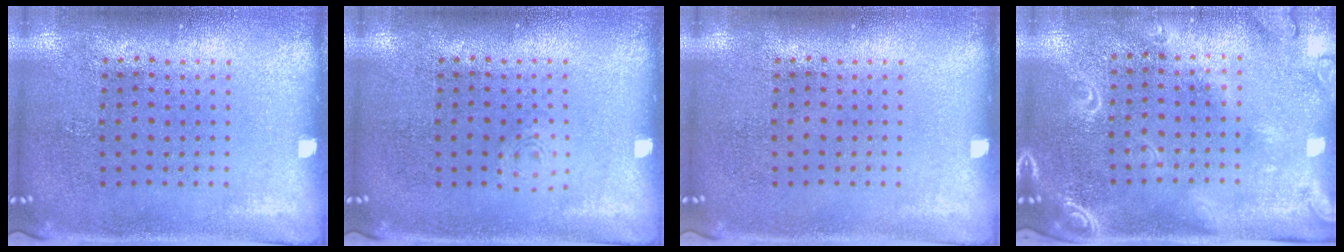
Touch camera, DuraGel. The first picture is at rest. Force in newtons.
{"total": 0.6, "press": 0.6, "slide": 0.1}
{"total": 0.0}
{"total": 2.1, "press": 1.9, "slide": 1.0}